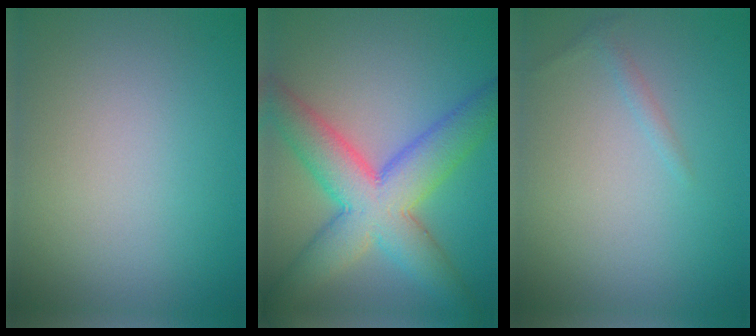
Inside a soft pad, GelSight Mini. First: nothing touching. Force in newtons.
{"total": 9.2, "press": 9.2, "slide": 0.2}
{"total": 0.8, "press": 0.8, "slide": 0.0}